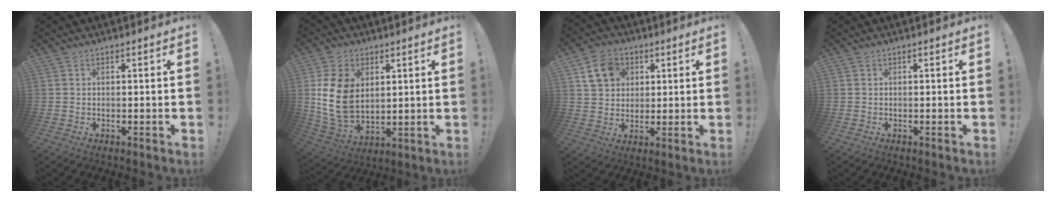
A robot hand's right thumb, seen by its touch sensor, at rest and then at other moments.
{"total": 14.7, "force": [3.0, 11.0, 9.3], "torque": [-0.189, -0.017, 0.061]}
{"total": 10.6, "force": [4.4, 8.7, 4.3], "torque": [-0.059, -0.010, 0.088]}
{"total": 0.0}